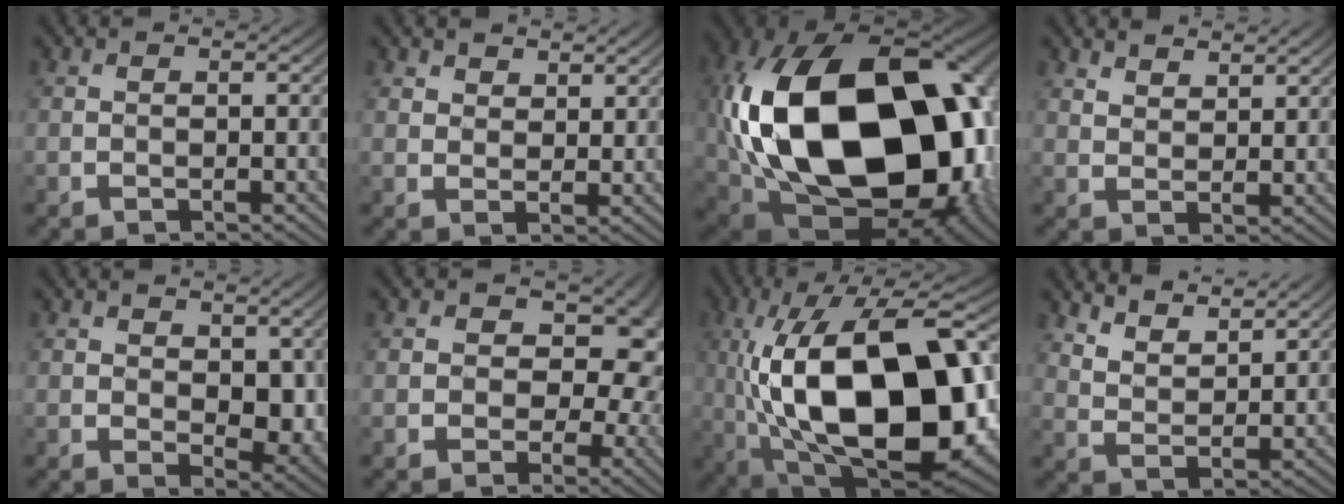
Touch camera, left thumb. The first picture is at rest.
{"total": 3.8, "force": [2.6, 2.4, 1.4], "torque": [-0.044, -0.010, 0.047]}
{"total": 22.7, "force": [-0.3, 14.7, 17.2], "torque": [-0.404, -0.054, 0.037]}
{"total": 4.6, "force": [3.7, 2.0, 1.9], "torque": [-0.042, -0.011, 0.075]}
{"total": 7.8, "force": [1.4, 5.1, 5.8], "torque": [-0.119, -0.013, 0.029]}
{"total": 12.9, "force": [1.2, 9.6, 8.6], "torque": [-0.104, 0.013, 0.018]}
{"total": 19.8, "force": [-2.4, 10.4, 16.7], "torque": [-0.321, -0.002, -0.043]}
{"total": 8.5, "force": [7.0, 2.9, 3.7], "torque": [-0.084, -0.027, 0.128]}